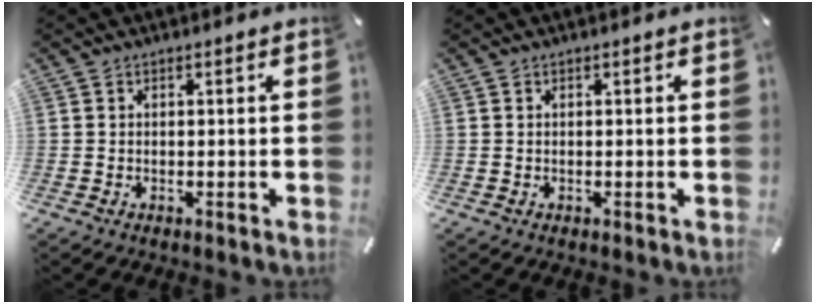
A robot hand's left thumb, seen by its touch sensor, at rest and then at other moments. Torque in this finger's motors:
{"motor_torque": [-0.04, -0.02, -0.01, 0.03, 0.00]}